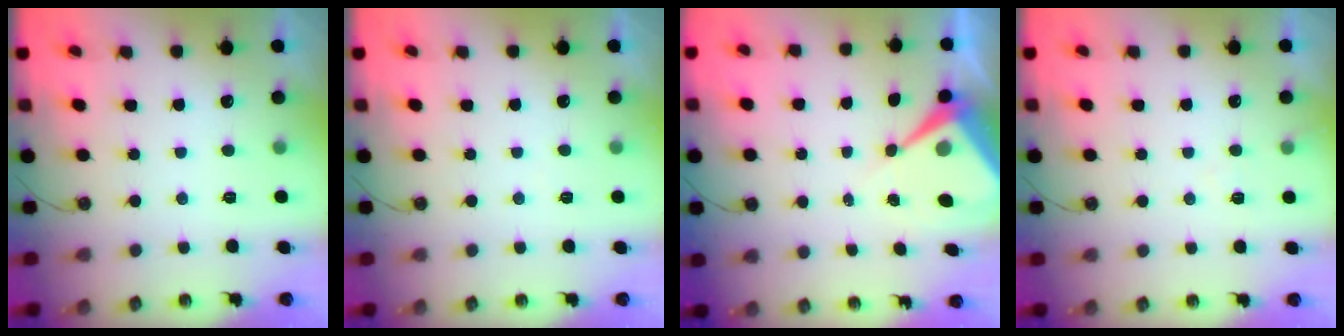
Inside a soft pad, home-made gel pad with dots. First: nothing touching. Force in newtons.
{"total": 2.3, "press": 2.2, "slide": 0.4}
{"total": 7.7, "press": 7.7, "slide": 0.5}
{"total": 3.8, "press": 3.7, "slide": 0.5}